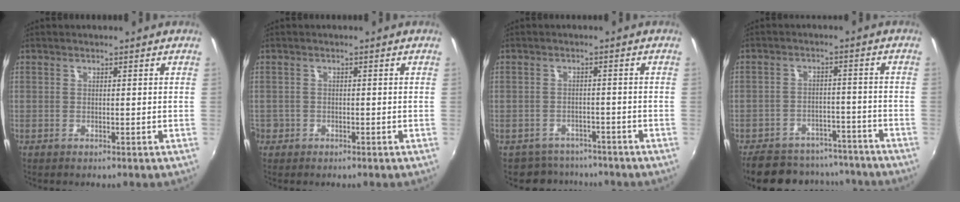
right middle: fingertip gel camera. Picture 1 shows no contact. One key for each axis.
{"total": 2.1, "fx": -1.0, "fy": 1.7, "fz": 0.3, "tx": -0.014, "ty": -0.001, "tz": -0.017}
{"total": 5.6, "fx": -4.8, "fy": 2.9, "fz": 0.0, "tx": -0.010, "ty": 0.013, "tz": -0.074}
{"total": 18.2, "fx": -15.3, "fy": 7.6, "fz": 6.2, "tx": -0.139, "ty": 0.025, "tz": -0.198}